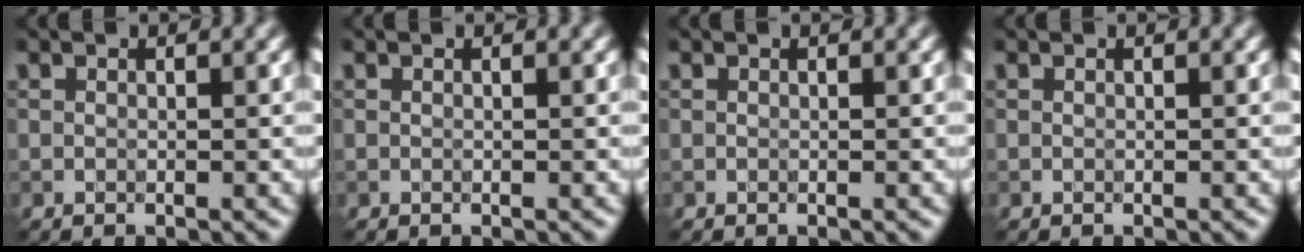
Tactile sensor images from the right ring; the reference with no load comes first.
{"total": 0.0}
{"total": 0.0}
{"total": 0.0}